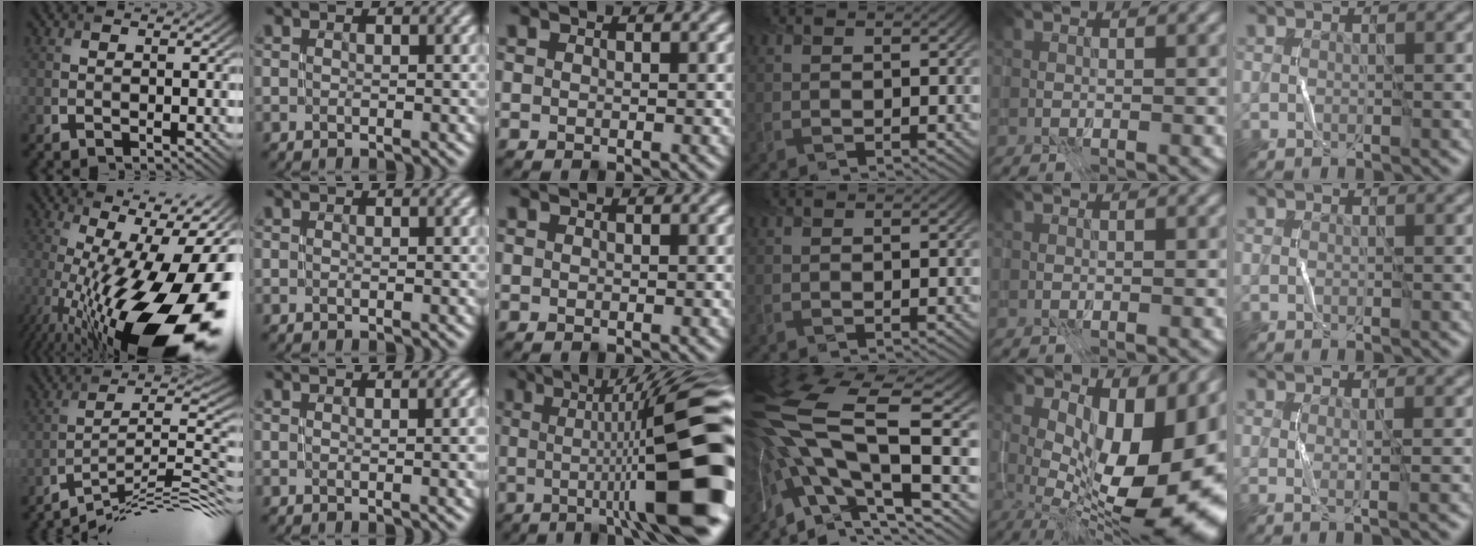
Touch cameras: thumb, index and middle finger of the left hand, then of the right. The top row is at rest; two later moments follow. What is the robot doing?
{"motion": "open", "object": "stapler"}